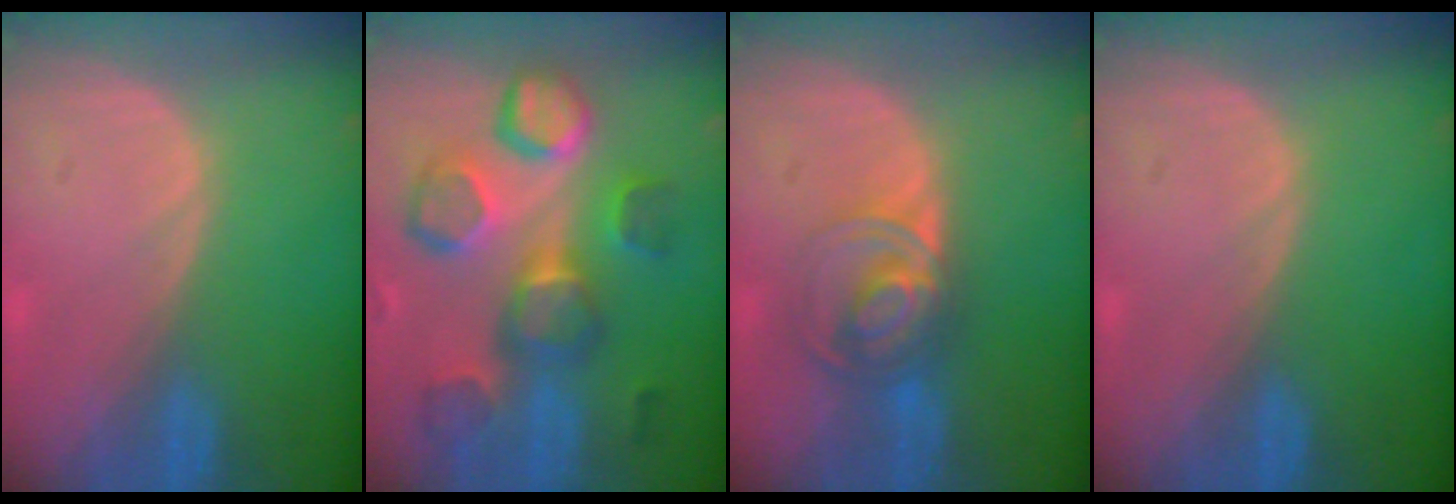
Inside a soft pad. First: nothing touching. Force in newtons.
{"total": 11.3, "press": 10.8, "slide": 3.2}
{"total": 7.3, "press": 6.0, "slide": 4.1}
{"total": 0.0}